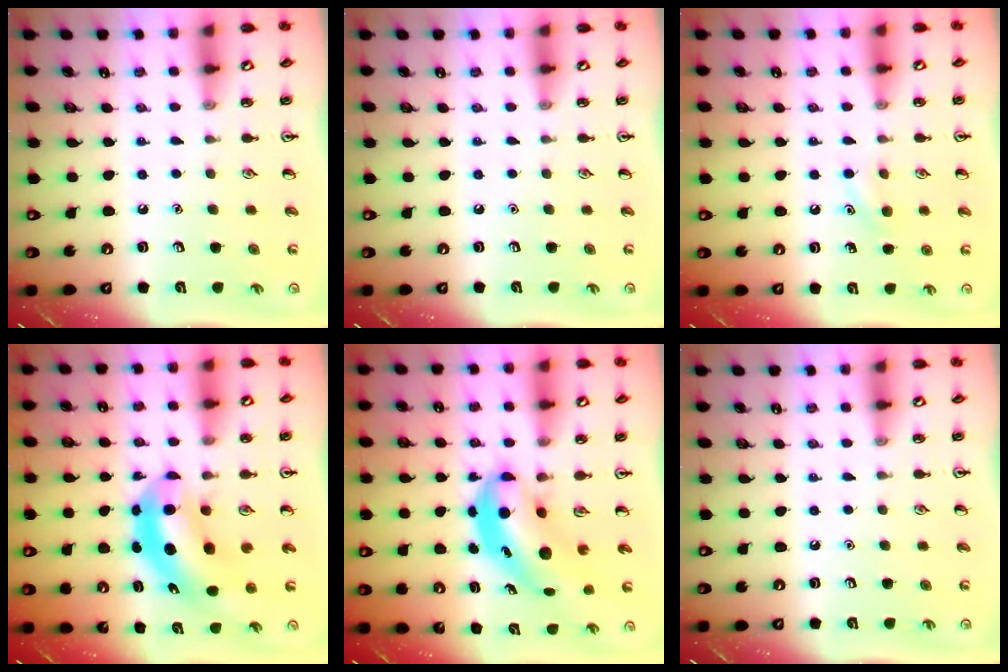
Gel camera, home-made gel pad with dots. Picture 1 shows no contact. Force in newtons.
{"total": 0.0}
{"total": 5.9, "press": 5.6, "slide": 1.9}
{"total": 6.6, "press": 6.3, "slide": 2.1}
{"total": 6.3, "press": 6.1, "slide": 1.7}
{"total": 0.0}